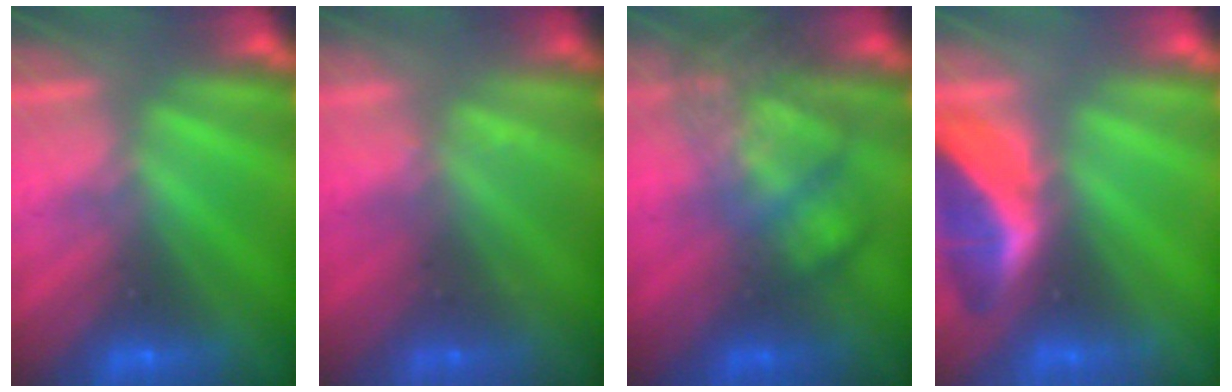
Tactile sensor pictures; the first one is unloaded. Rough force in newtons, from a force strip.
{"total": 2.3}
{"total": 4.1}
{"total": 1.8}